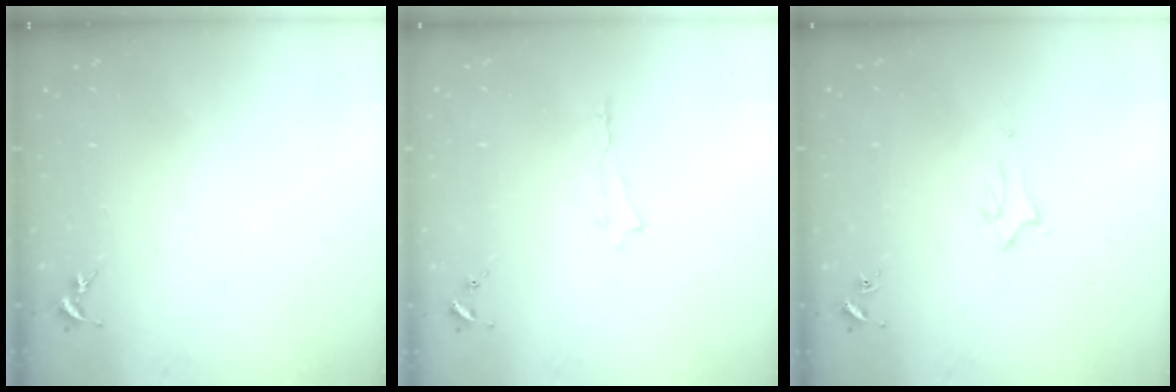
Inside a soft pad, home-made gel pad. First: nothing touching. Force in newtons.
{"total": 0.0}
{"total": 1.9, "press": 1.9, "slide": 0.1}